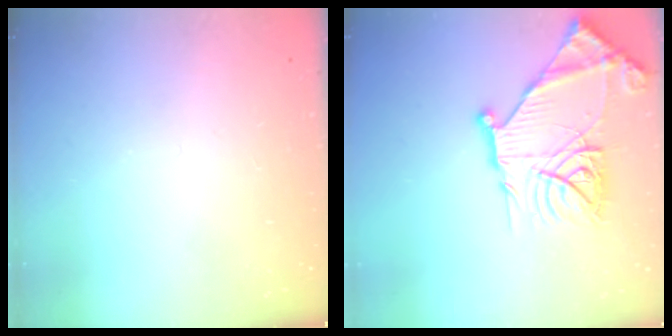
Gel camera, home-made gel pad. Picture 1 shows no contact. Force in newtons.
{"total": 22.8, "press": 22.6, "slide": 2.3}